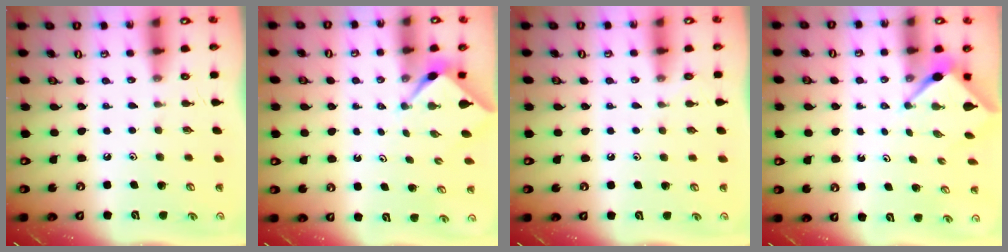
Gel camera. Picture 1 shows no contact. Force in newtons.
{"total": 2.4, "press": 2.4, "slide": 0.1}
{"total": 2.8, "press": 2.8, "slide": 0.3}
{"total": 2.7, "press": 2.7, "slide": 0.0}